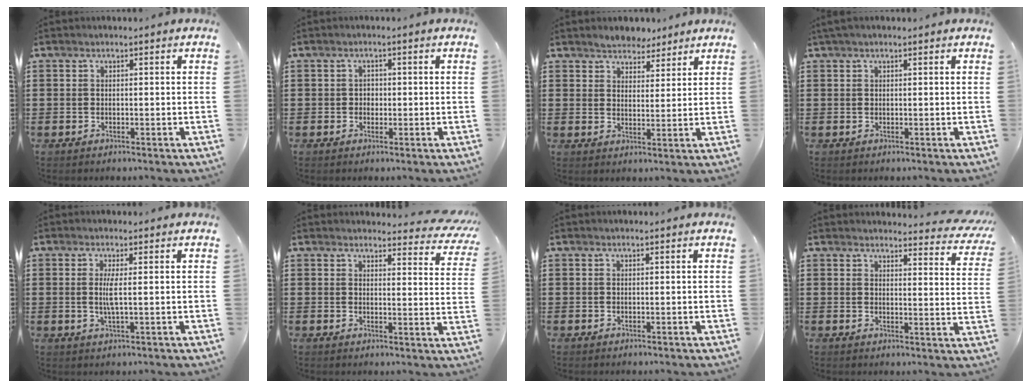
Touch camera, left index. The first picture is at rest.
{"total": 1.2, "force": [0.0, 1.0, 0.6], "torque": [-0.014, 0.006, -0.002]}
{"total": 3.7, "force": [3.4, 1.5, 0.0], "torque": [-0.014, 0.001, 0.066]}
{"total": 0.8, "force": [0.4, 0.1, 0.7], "torque": [-0.014, 0.001, 0.008]}
{"total": 3.1, "force": [0.1, 0.0, 3.1], "torque": [-0.067, -0.007, -0.003]}
{"total": 3.7, "force": [3.4, 0.6, 1.1], "torque": [-0.020, -0.019, 0.059]}
{"total": 0.0}
{"total": 3.6, "force": [3.5, 0.3, 1.0], "torque": [-0.019, -0.022, 0.059]}